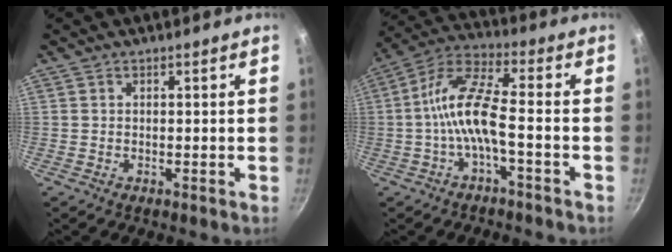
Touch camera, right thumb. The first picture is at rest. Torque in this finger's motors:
{"motor_torque": [0.01, 1.04, 1.97, -0.78, 0.78]}